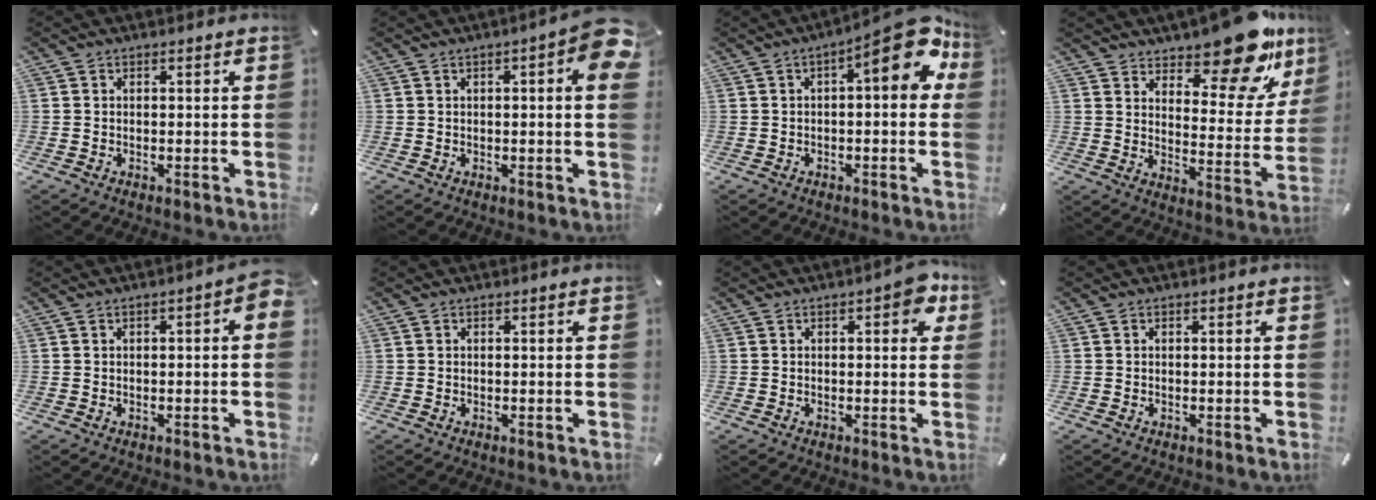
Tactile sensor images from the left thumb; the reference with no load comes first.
{"total": 6.2, "force": [1.8, 1.7, 5.7], "torque": [-0.073, -0.011, 0.026]}
{"total": 13.1, "force": [4.6, 4.5, 11.4], "torque": [-0.147, -0.029, 0.069]}
{"total": 18.5, "force": [14.5, 7.2, 8.9], "torque": [-0.096, -0.122, 0.240]}
{"total": 2.6, "force": [-0.5, 1.1, 2.3], "torque": [-0.039, 0.008, -0.009]}
{"total": 0.0}
{"total": 5.1, "force": [1.4, 2.3, 4.4], "torque": [-0.047, -0.003, 0.014]}
{"total": 0.0}